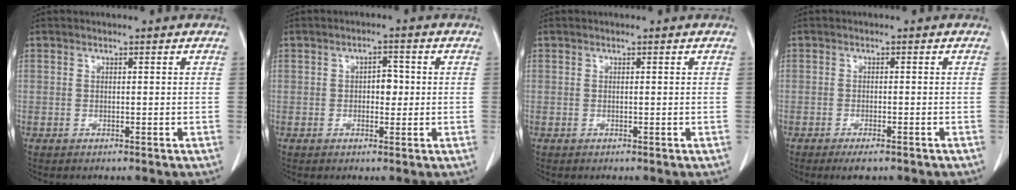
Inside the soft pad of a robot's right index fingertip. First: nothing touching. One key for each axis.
{"total": 2.7, "fx": 0.0, "fy": 1.6, "fz": 2.2, "tx": -0.027, "ty": 0.006, "tz": 0.000}
{"total": 0.0}
{"total": 3.4, "fx": -2.5, "fy": 0.8, "fz": 2.2, "tx": -0.026, "ty": -0.004, "tz": -0.031}